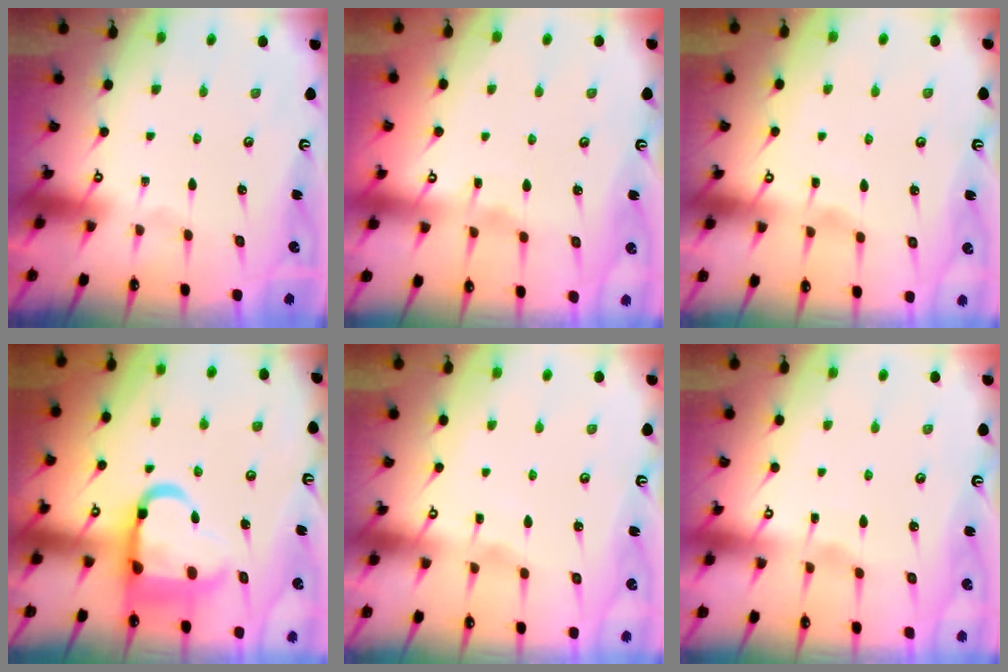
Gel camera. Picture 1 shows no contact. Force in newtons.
{"total": 3.4, "press": 3.4, "slide": 0.4}
{"total": 2.6, "press": 2.6, "slide": 0.3}
{"total": 15.0, "press": 14.9, "slide": 1.6}
{"total": 2.6, "press": 2.6, "slide": 0.3}
{"total": 2.6, "press": 2.6, "slide": 0.4}